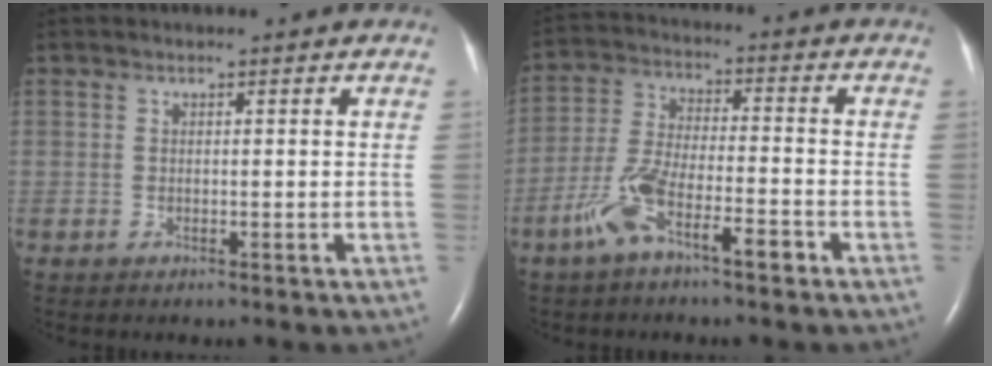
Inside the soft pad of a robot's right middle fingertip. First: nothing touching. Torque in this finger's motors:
{"motor_torque": [1.10, -1.04, 0.23, 0.12]}